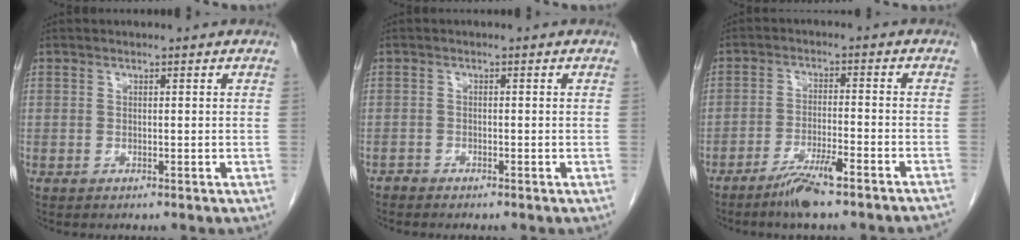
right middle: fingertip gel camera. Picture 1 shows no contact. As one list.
[{"total": 0.9, "force": [-0.8, 0.2, -0.2], "torque": [-0.001, -0.001, -0.020]}, {"total": 8.1, "force": [-6.3, 0.0, 5.0], "torque": [-0.072, -0.009, -0.107]}]